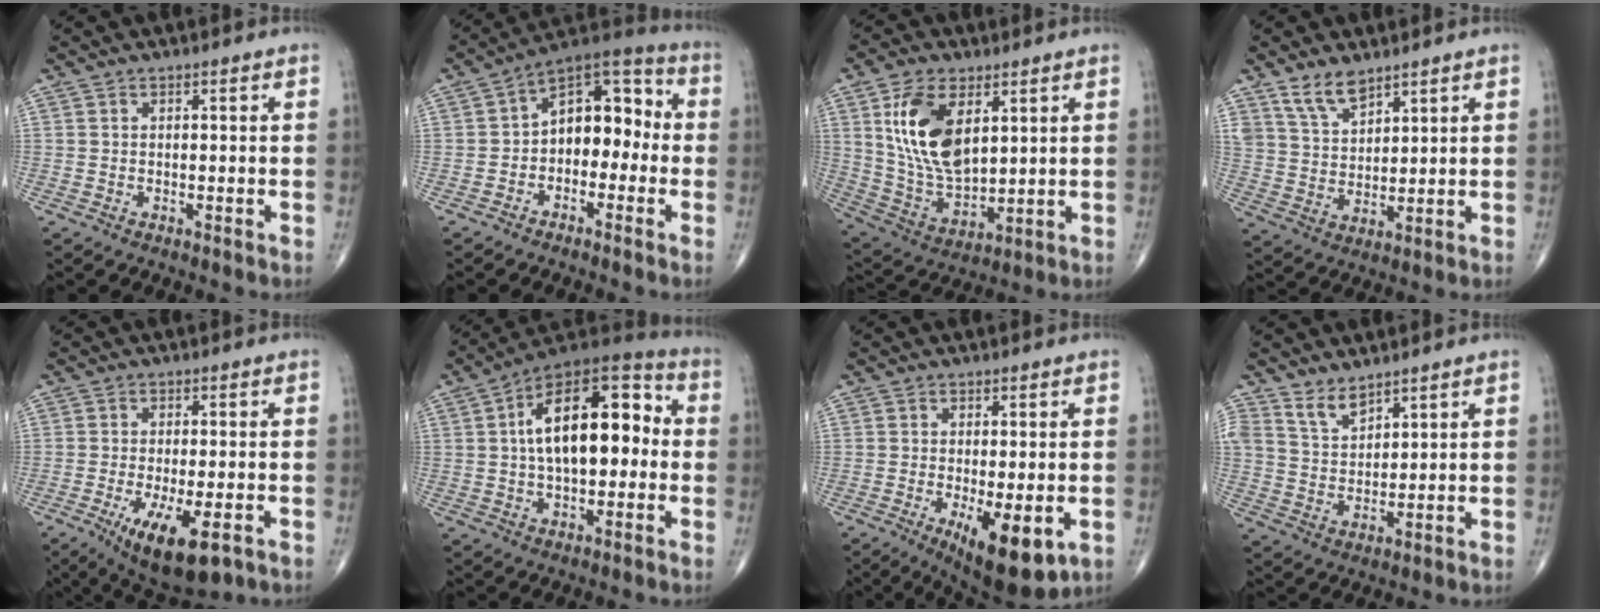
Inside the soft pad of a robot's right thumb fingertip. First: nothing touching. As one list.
[{"total": 12.0, "force": [-1.2, 7.8, 9.0], "torque": [-0.093, 0.047, -0.039]}, {"total": 15.4, "force": [5.2, 8.3, 11.9], "torque": [-0.216, -0.023, 0.111]}, {"total": 6.9, "force": [5.2, 3.2, 3.3], "torque": [-0.046, -0.031, 0.106]}, {"total": 11.8, "force": [-5.4, 4.0, 9.7], "torque": [-0.155, -0.012, -0.079]}, {"total": 19.1, "force": [1.5, 9.9, 16.3], "torque": [-0.234, 0.043, 0.014]}, {"total": 11.5, "force": [-3.8, 4.0, 10.1], "torque": [-0.145, -0.019, -0.049]}, {"total": 4.8, "force": [4.0, 2.1, 1.7], "torque": [-0.017, -0.033, 0.085]}]